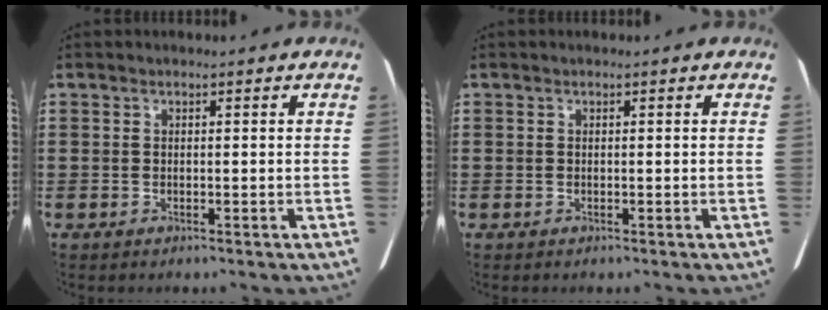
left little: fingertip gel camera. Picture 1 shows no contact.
{"total": 0.0}